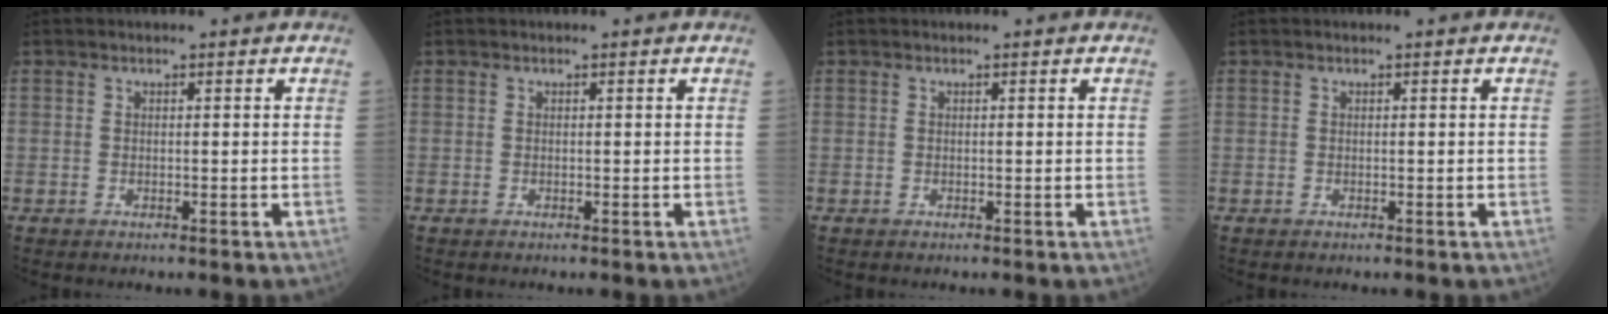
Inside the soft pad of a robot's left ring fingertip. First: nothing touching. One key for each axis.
{"total": 0.0}
{"total": 0.0}
{"total": 0.0}